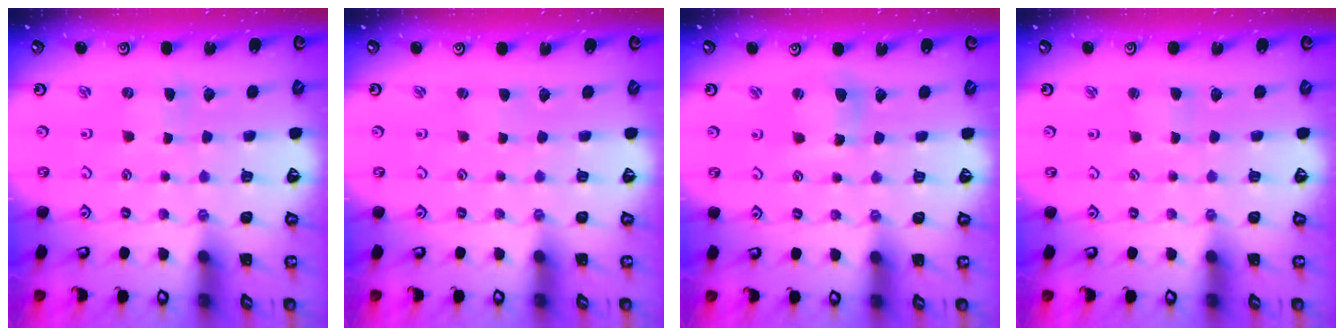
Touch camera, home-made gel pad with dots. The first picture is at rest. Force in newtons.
{"total": 0.9, "press": 0.8, "slide": 0.1}
{"total": 5.6, "press": 5.6, "slide": 0.7}
{"total": 1.6, "press": 1.6, "slide": 0.3}